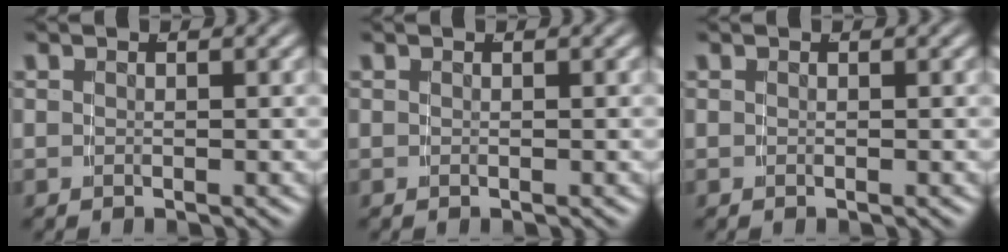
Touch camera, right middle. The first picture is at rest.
{"total": 0.0}
{"total": 0.0}